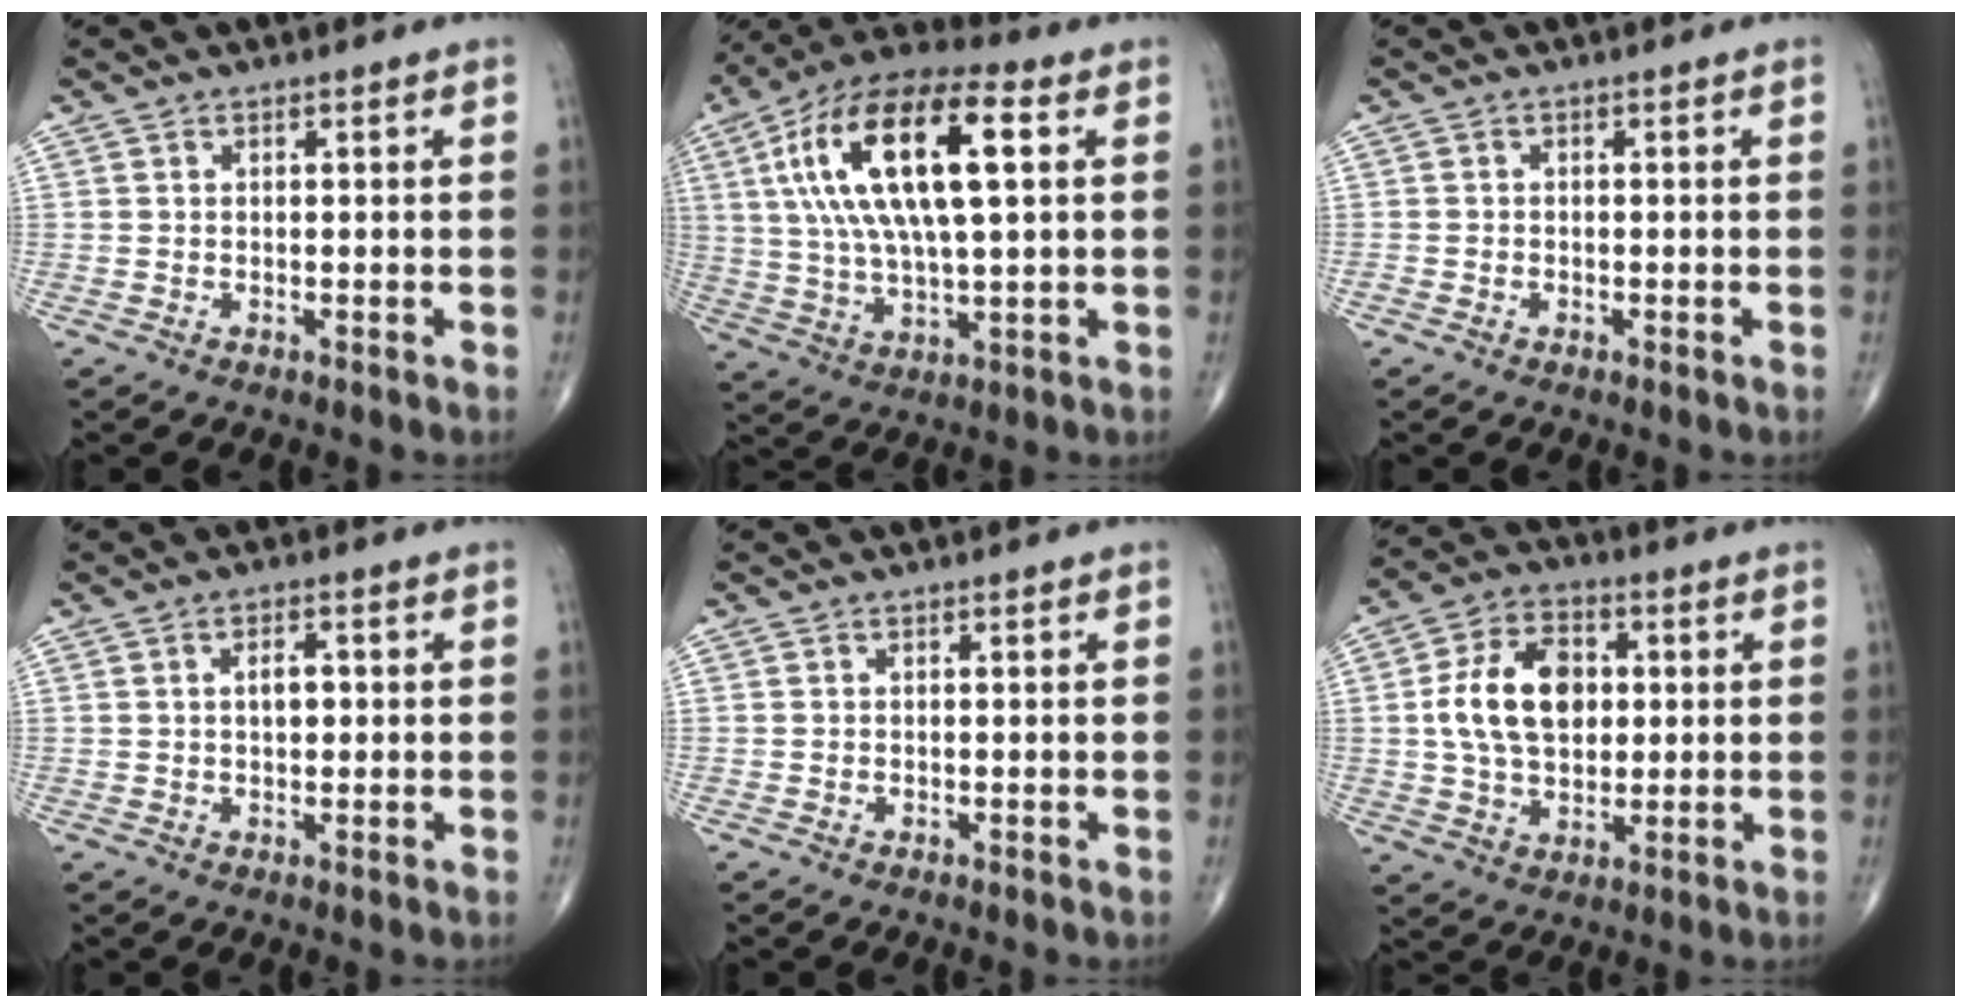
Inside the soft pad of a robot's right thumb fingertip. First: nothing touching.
{"total": 22.1, "force": [5.4, 8.3, 19.7], "torque": [-0.374, 0.016, 0.085]}
{"total": 0.6, "force": [-0.3, 0.5, 0.0], "torque": [0.005, 0.005, -0.007]}
{"total": 3.0, "force": [0.4, 1.6, 2.5], "torque": [-0.035, 0.005, 0.005]}
{"total": 0.0}
{"total": 13.6, "force": [1.6, 9.1, 10.0], "torque": [-0.155, 0.008, 0.025]}